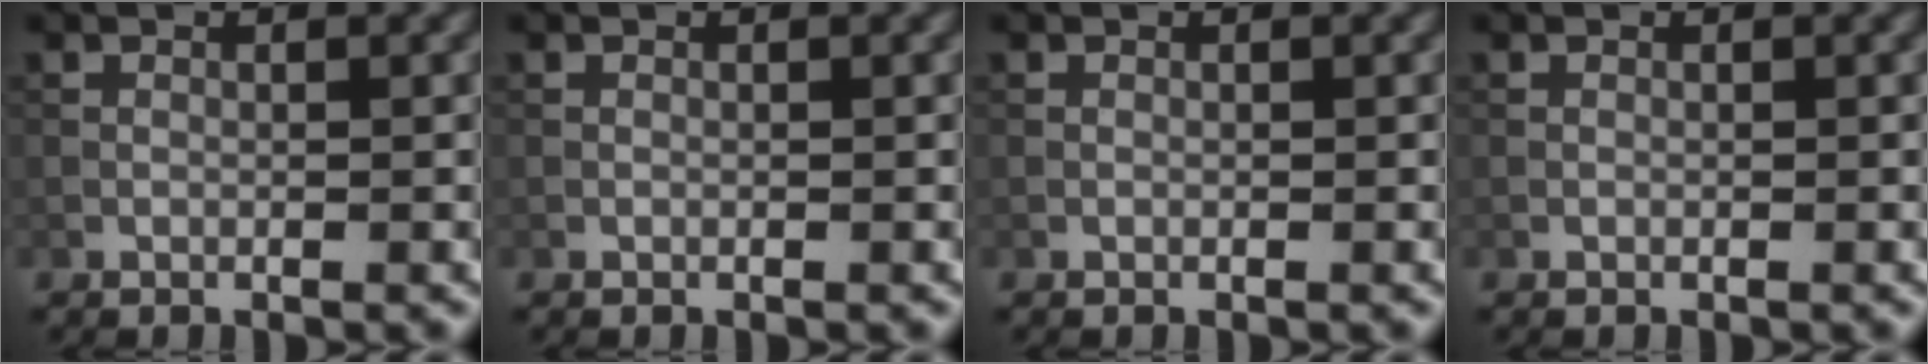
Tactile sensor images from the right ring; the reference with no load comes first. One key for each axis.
{"total": 0.0}
{"total": 0.0}
{"total": 0.0}